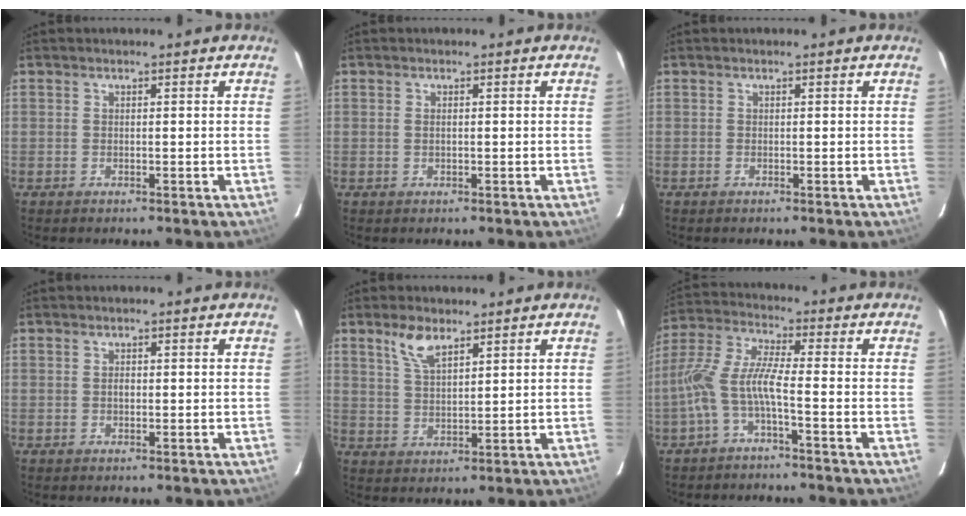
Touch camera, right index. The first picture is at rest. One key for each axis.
{"total": 0.6, "fx": 0.2, "fy": 0.3, "fz": 0.5, "tx": -0.009, "ty": 0.000, "tz": 0.003}
{"total": 0.0}
{"total": 0.7, "fx": 0.0, "fy": 0.6, "fz": 0.4, "tx": -0.005, "ty": 0.002, "tz": 0.000}
{"total": 5.6, "fx": 3.8, "fy": 2.2, "fz": 3.5, "tx": -0.067, "ty": 0.005, "tz": 0.078}
{"total": 7.5, "fx": -3.1, "fy": 0.6, "fz": 6.8, "tx": -0.166, "ty": 0.010, "tz": -0.062}